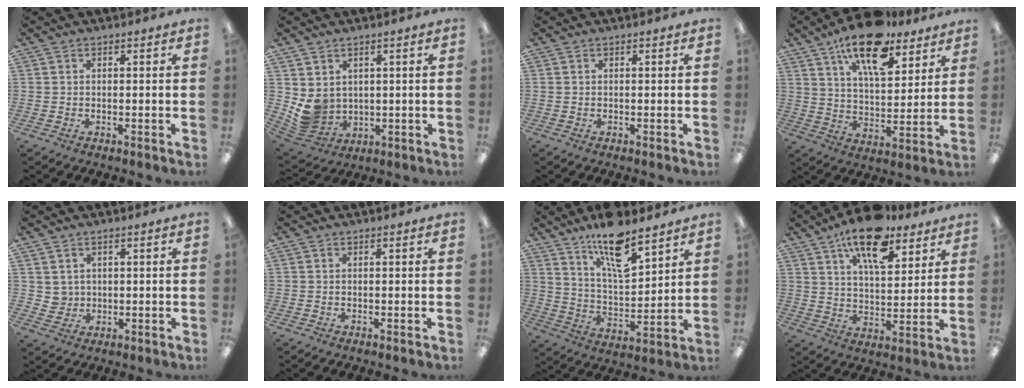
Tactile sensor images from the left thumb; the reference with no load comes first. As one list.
[{"total": 6.3, "force": [2.4, 5.6, 1.8], "torque": [-0.064, -0.015, 0.056]}, {"total": 0.0}, {"total": 17.7, "force": [12.3, 7.3, 10.5], "torque": [-0.170, -0.062, 0.207]}, {"total": 3.0, "force": [1.7, 2.5, -0.1], "torque": [-0.008, -0.001, 0.031]}, {"total": 0.0}, {"total": 14.5, "force": [10.8, 4.8, 8.4], "torque": [-0.142, -0.060, 0.186]}, {"total": 16.0, "force": [11.1, 6.6, 9.5], "torque": [-0.155, -0.052, 0.188]}]